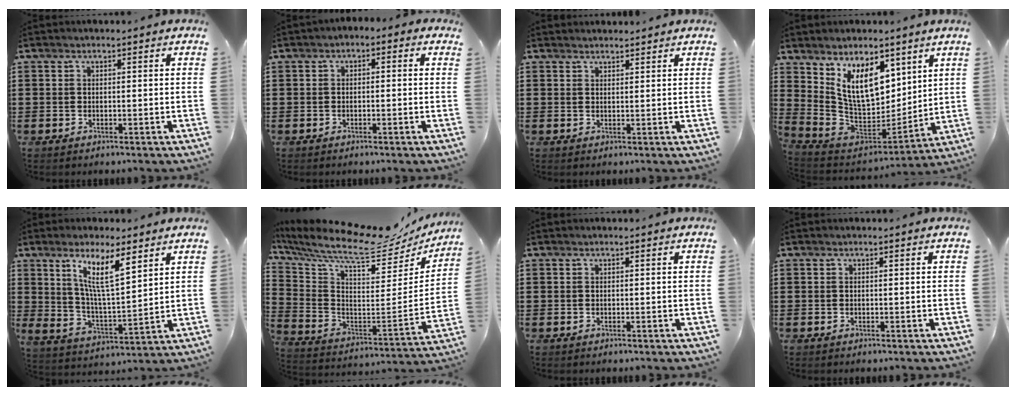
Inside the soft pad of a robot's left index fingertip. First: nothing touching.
{"total": 1.1, "force": [-0.9, 0.5, 0.3], "torque": [-0.010, 0.002, -0.020]}
{"total": 1.4, "force": [1.4, 0.2, 0.0], "torque": [-0.003, 0.001, 0.027]}
{"total": 11.8, "force": [5.7, 6.4, 8.1], "torque": [-0.171, -0.027, 0.113]}
{"total": 10.5, "force": [6.3, 2.9, 7.9], "torque": [-0.161, -0.016, 0.111]}
{"total": 10.7, "force": [8.9, 2.2, 5.6], "torque": [-0.132, -0.075, 0.143]}
{"total": 0.0}
{"total": 0.0}